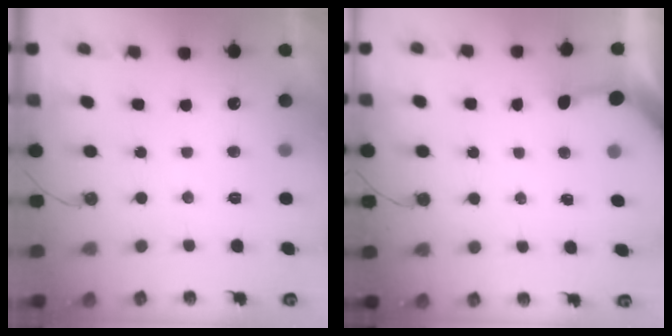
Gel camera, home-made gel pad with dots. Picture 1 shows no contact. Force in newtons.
{"total": 3.6, "press": 3.6, "slide": 0.4}